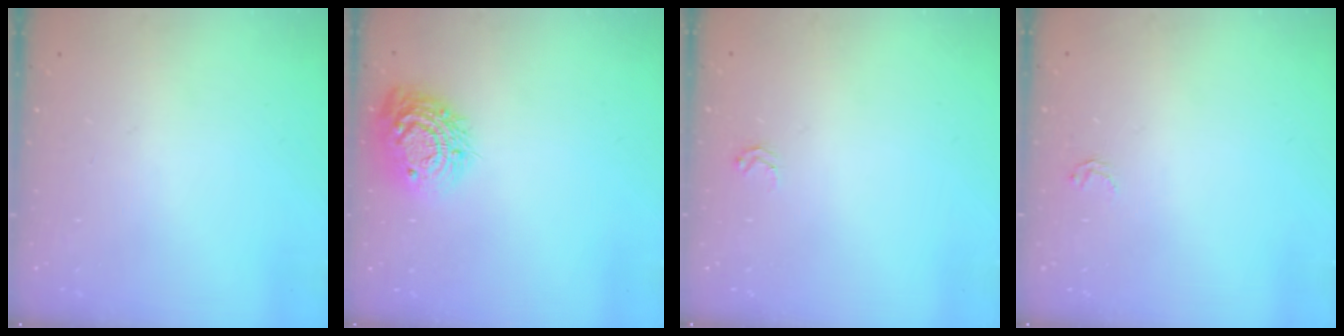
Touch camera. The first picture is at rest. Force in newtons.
{"total": 13.2, "press": 13.2, "slide": 0.8}
{"total": 2.5, "press": 2.5, "slide": 0.3}
{"total": 1.8, "press": 1.8, "slide": 0.0}